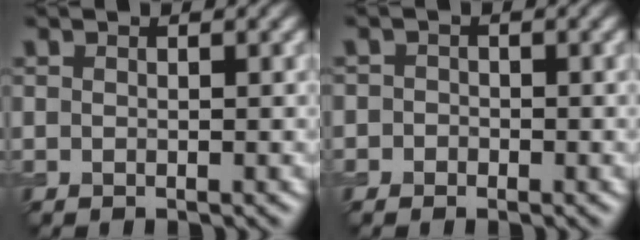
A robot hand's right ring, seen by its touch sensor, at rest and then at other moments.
{"total": 1.5, "force": [-0.2, 1.5, 0.4], "torque": [0.015, 0.005, -0.022]}